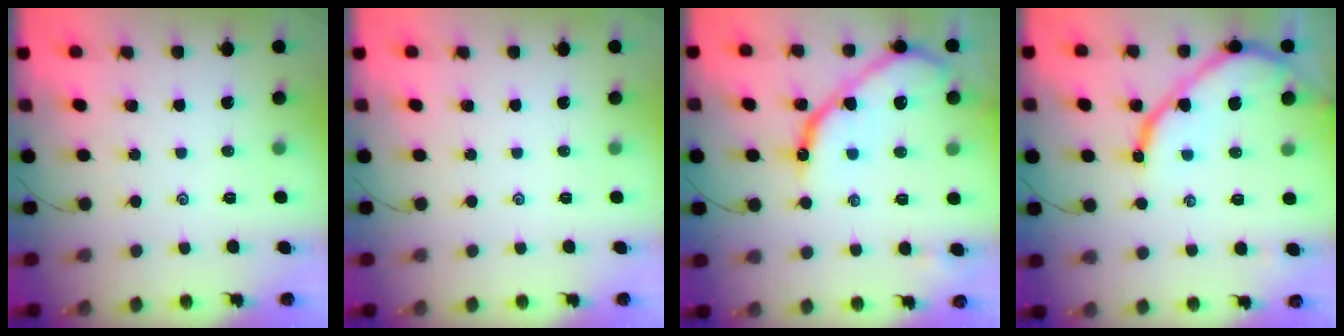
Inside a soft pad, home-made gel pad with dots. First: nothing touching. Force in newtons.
{"total": 0.0}
{"total": 14.0, "press": 13.9, "slide": 1.6}
{"total": 12.0, "press": 11.9, "slide": 1.0}